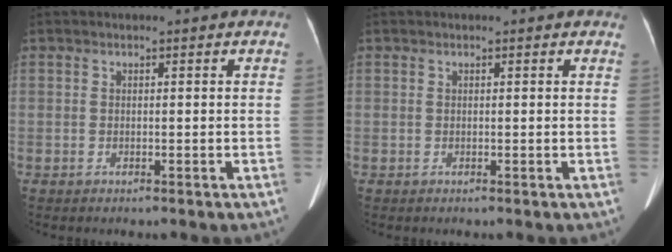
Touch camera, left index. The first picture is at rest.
{"total": 0.0}